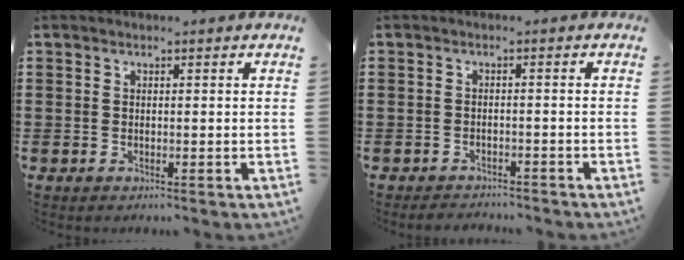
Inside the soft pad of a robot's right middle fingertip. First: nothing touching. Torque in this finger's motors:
{"motor_torque": [0.20, 0.01, 0.03, 0.01]}